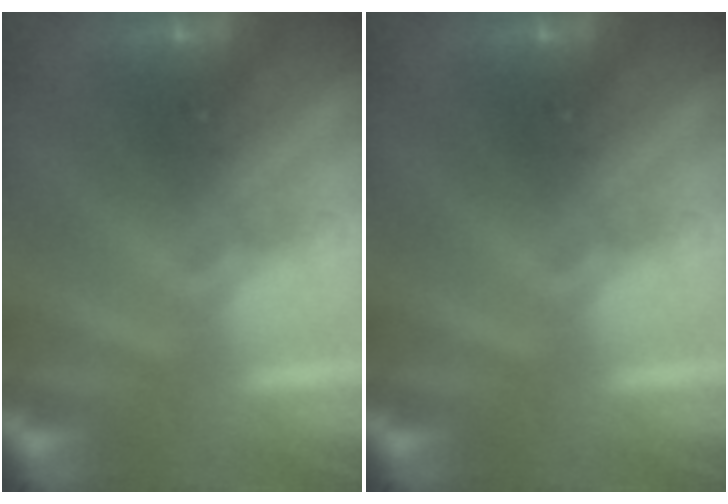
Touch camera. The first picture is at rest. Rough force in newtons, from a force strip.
{"total": 0.0}